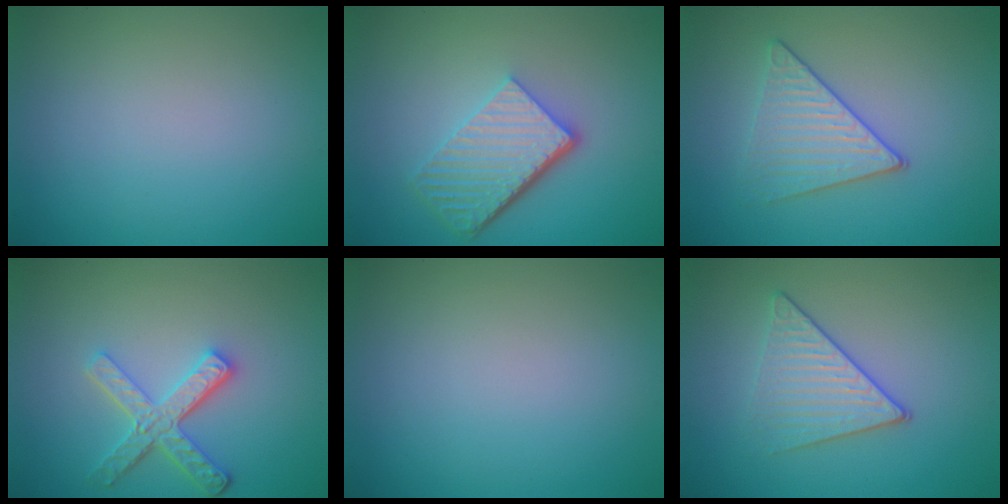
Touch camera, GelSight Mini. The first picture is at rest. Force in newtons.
{"total": 5.7, "press": 3.9, "slide": 4.2}
{"total": 3.4, "press": 3.3, "slide": 0.6}
{"total": 3.9, "press": 3.2, "slide": 2.2}
{"total": 0.0}
{"total": 3.3, "press": 3.1, "slide": 1.1}